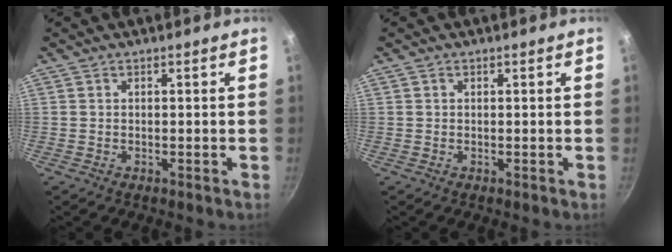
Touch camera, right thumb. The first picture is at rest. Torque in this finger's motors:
{"motor_torque": [-0.29, -0.06, -0.24, 0.09, 0.01]}